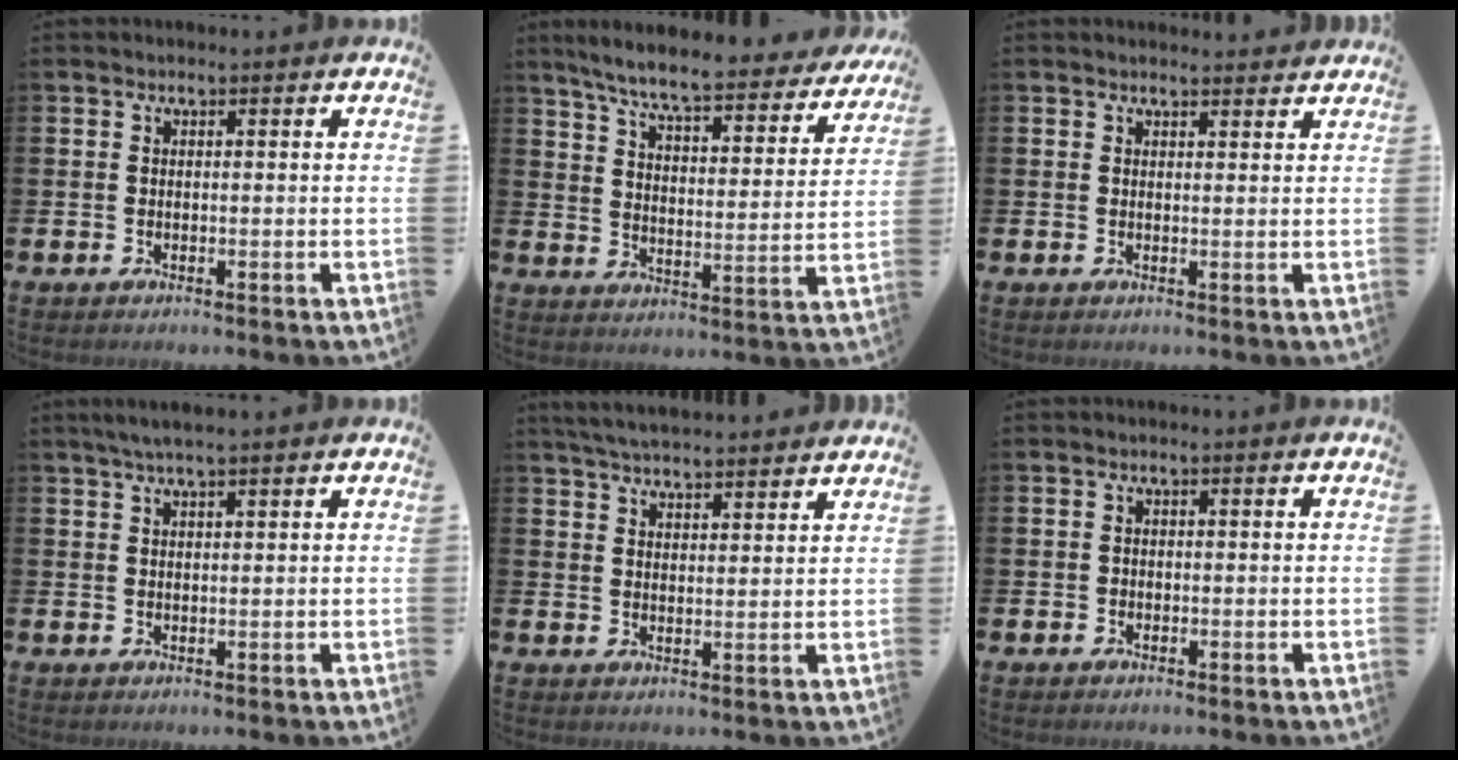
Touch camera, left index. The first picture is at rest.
{"total": 7.1, "force": [6.4, 0.5, 3.0], "torque": [-0.076, -0.049, 0.103]}
{"total": 1.5, "force": [1.4, 0.2, -0.1], "torque": [0.013, -0.008, 0.024]}
{"total": 2.7, "force": [2.2, 0.3, 1.7], "torque": [-0.028, -0.001, 0.037]}
{"total": 4.9, "force": [4.9, 0.1, 0.7], "torque": [-0.028, -0.024, 0.089]}
{"total": 0.6, "force": [-0.1, 0.5, 0.1], "torque": [-0.006, 0.007, -0.003]}